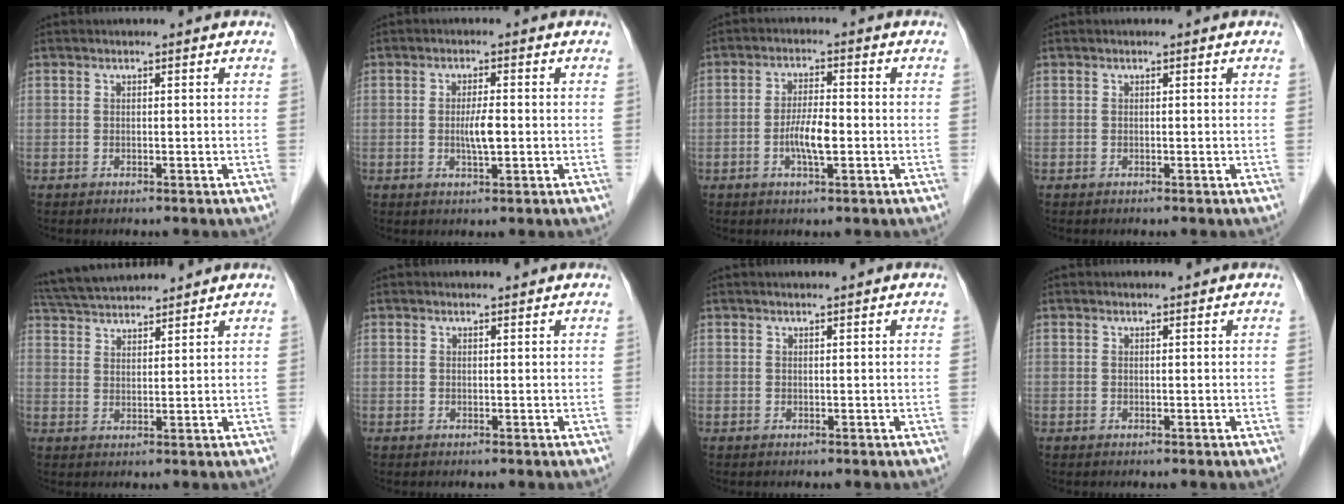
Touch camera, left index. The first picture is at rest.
{"total": 3.2, "force": [-0.3, 0.5, 3.1], "torque": [-0.061, -0.002, -0.005]}
{"total": 4.6, "force": [-1.2, 0.9, 4.4], "torque": [-0.086, -0.001, -0.022]}
{"total": 0.0}
{"total": 9.1, "force": [8.7, 0.8, 2.5], "torque": [-0.055, 0.035, 0.151]}
{"total": 1.0, "force": [1.0, 0.1, 0.1], "torque": [-0.009, 0.005, 0.016]}
{"total": 1.2, "force": [1.1, -0.1, 0.5], "torque": [-0.007, 0.008, 0.021]}
{"total": 0.7, "force": [0.7, 0.0, 0.1], "torque": [-0.007, 0.005, 0.012]}